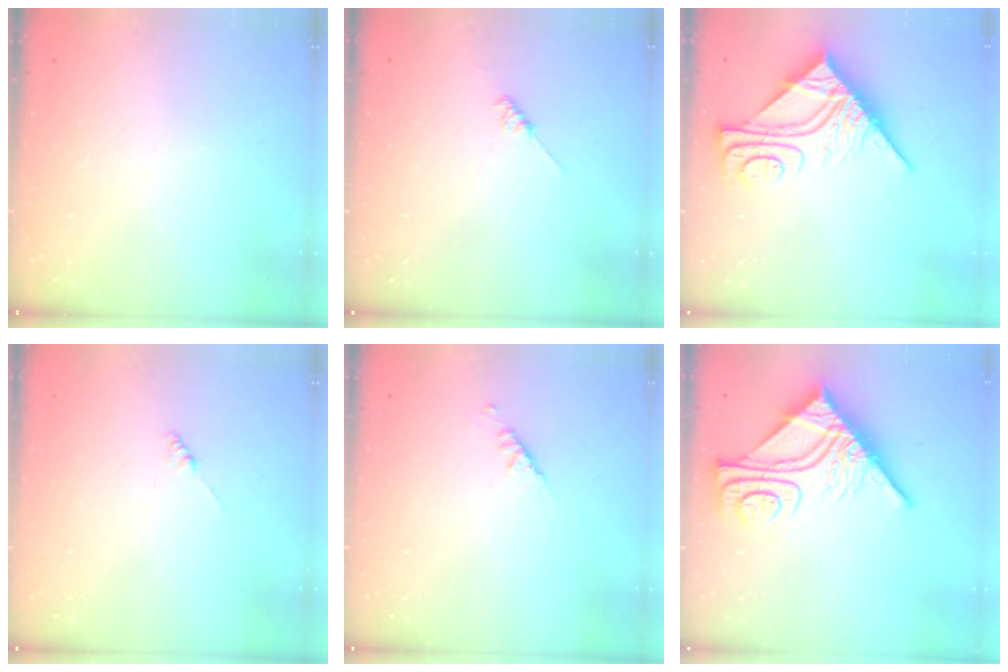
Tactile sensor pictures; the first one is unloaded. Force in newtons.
{"total": 1.8, "press": 1.7, "slide": 0.3}
{"total": 11.7, "press": 11.7, "slide": 1.1}
{"total": 0.0}
{"total": 2.5, "press": 2.4, "slide": 0.7}
{"total": 16.0, "press": 16.0, "slide": 1.6}